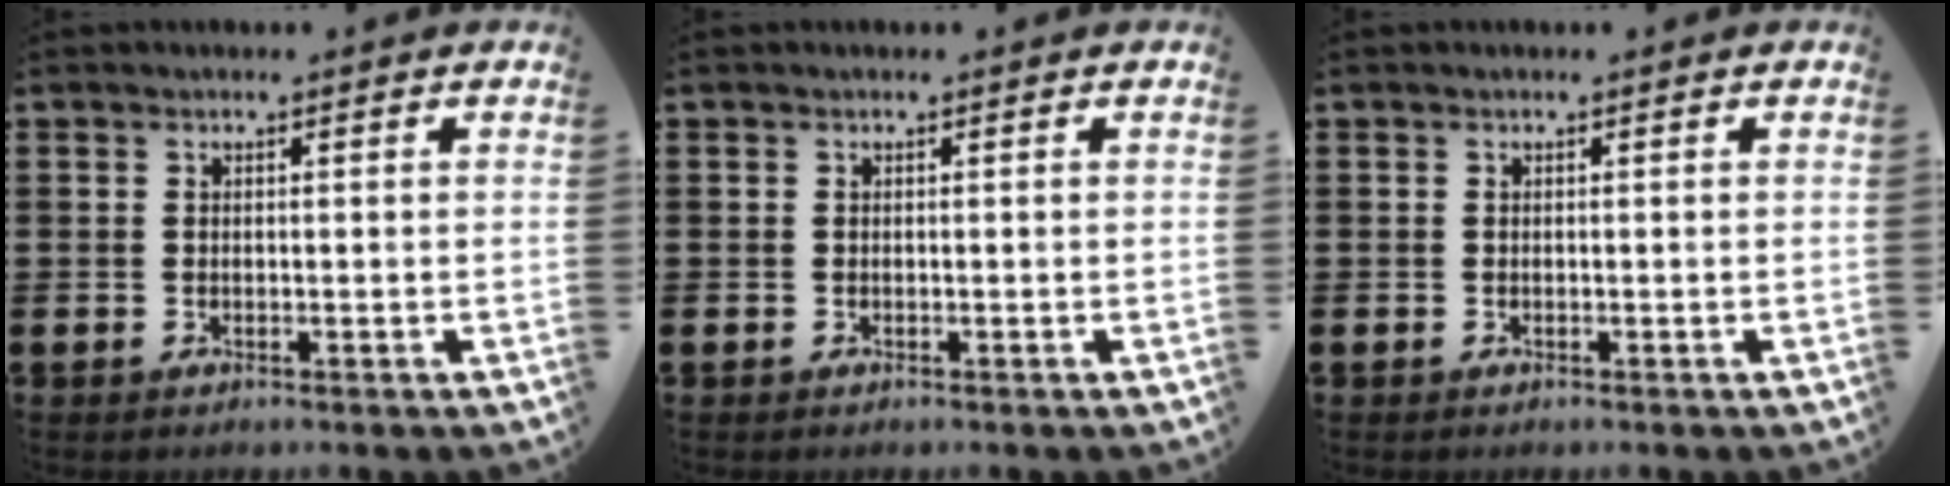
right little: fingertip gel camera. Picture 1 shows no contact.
{"total": 0.0}
{"total": 0.0}